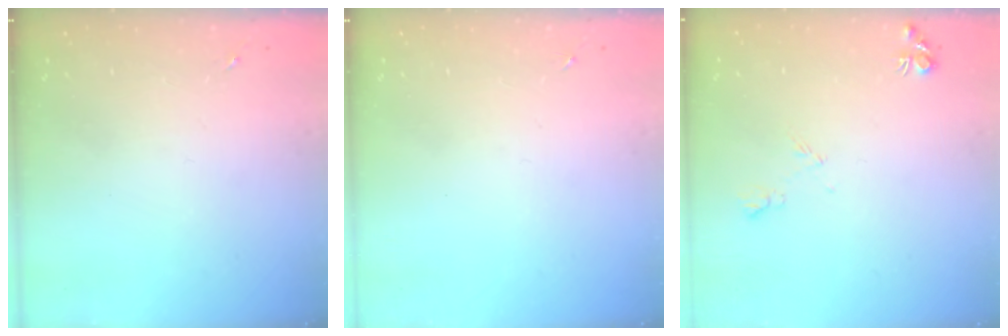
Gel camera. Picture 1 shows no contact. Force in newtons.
{"total": 0.0}
{"total": 5.8, "press": 5.8, "slide": 0.8}